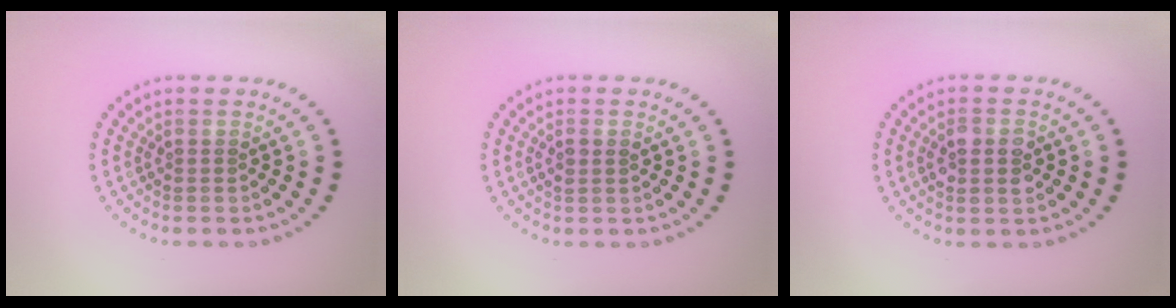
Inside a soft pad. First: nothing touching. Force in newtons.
{"total": 1.1, "press": 1.1, "slide": 0.3}
{"total": 2.6, "press": 2.6, "slide": 0.3}